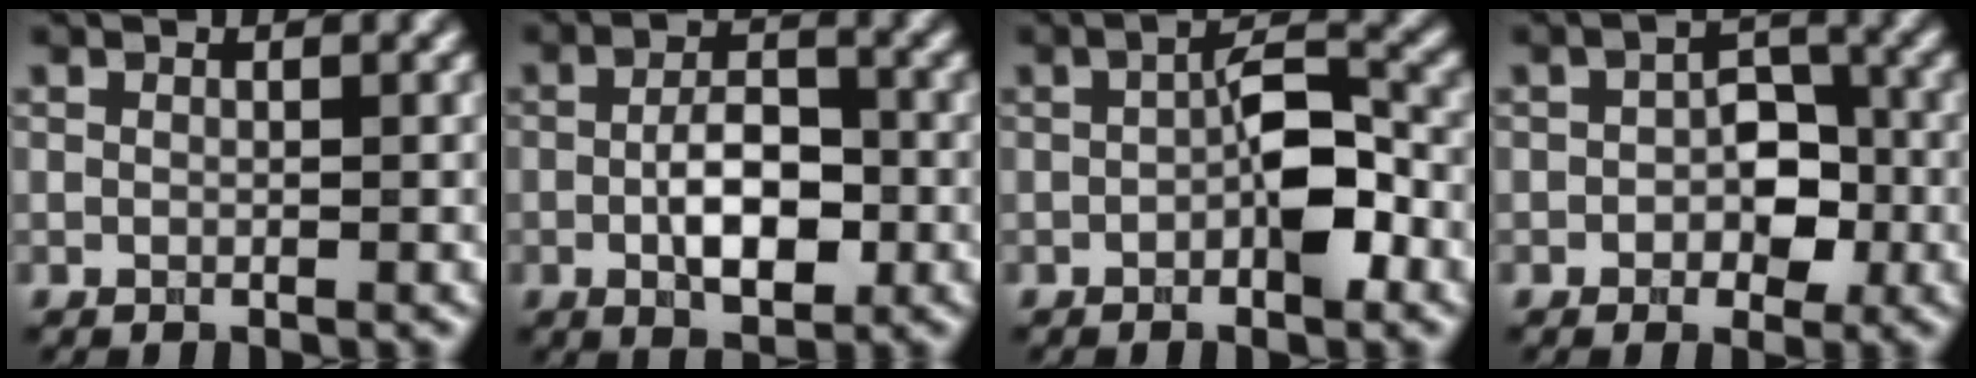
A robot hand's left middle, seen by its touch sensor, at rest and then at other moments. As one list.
[{"total": 5.3, "force": [-1.1, 2.6, 4.5], "torque": [-0.080, 0.001, -0.020]}, {"total": 4.7, "force": [-1.2, 1.8, 4.2], "torque": [-0.070, 0.009, -0.026]}, {"total": 4.1, "force": [-0.8, 2.6, 3.1], "torque": [-0.038, 0.002, -0.017]}]